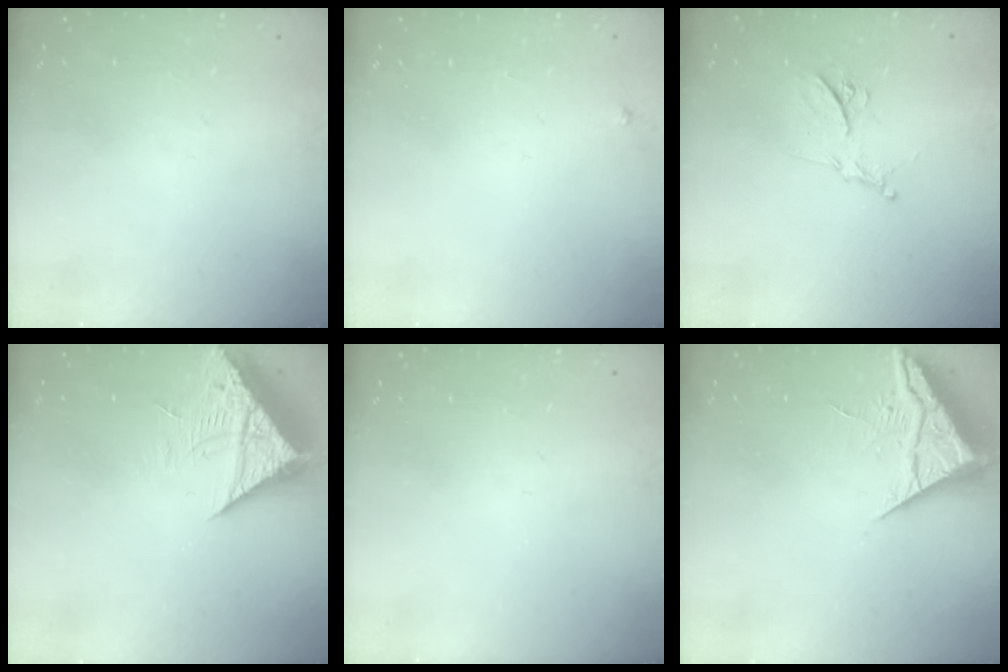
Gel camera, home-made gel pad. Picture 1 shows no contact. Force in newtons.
{"total": 2.7, "press": 2.7, "slide": 0.3}
{"total": 11.0, "press": 11.0, "slide": 0.4}
{"total": 11.8, "press": 11.7, "slide": 1.2}
{"total": 0.0}
{"total": 7.1, "press": 7.1, "slide": 0.4}